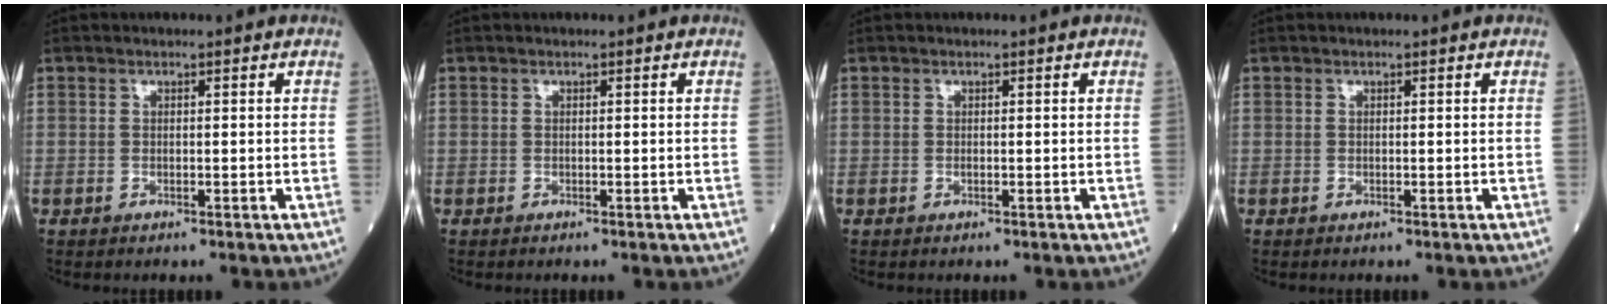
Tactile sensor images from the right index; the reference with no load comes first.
{"total": 0.0}
{"total": 0.0}
{"total": 0.0}